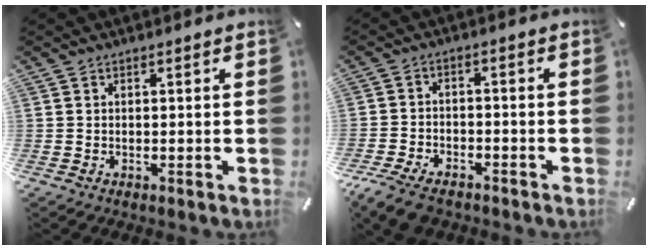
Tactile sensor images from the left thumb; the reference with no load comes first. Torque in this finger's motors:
{"motor_torque": [0.28, 0.91, 0.11, 0.13, 0.15]}